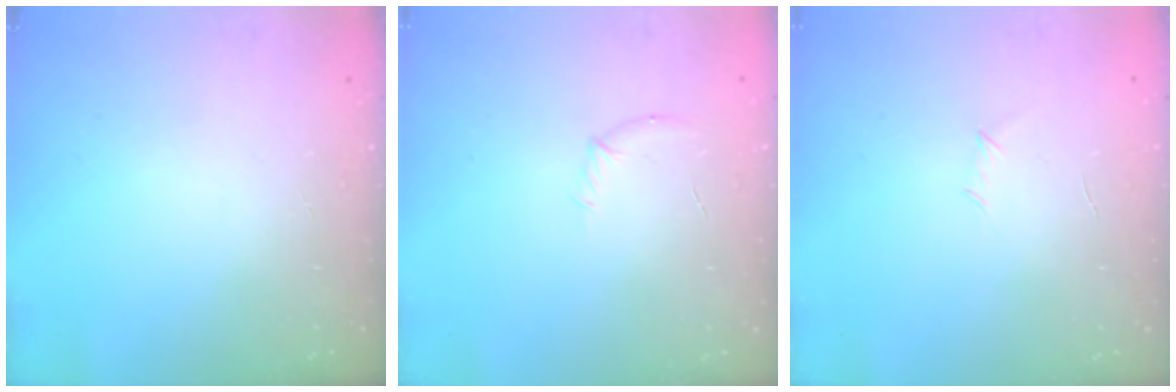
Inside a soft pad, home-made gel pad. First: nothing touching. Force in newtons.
{"total": 5.0, "press": 4.9, "slide": 1.3}
{"total": 3.7, "press": 3.5, "slide": 0.9}